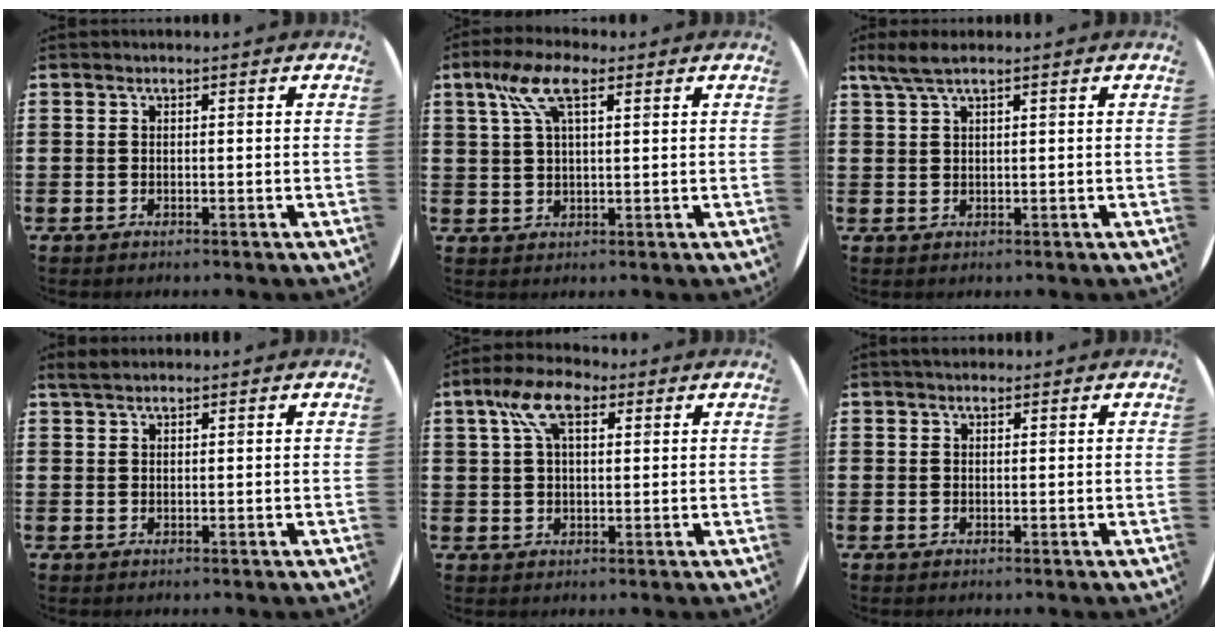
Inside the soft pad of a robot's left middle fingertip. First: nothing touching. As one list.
[{"total": 6.9, "force": [3.4, 2.7, 5.4], "torque": [-0.117, 0.012, 0.059]}, {"total": 2.6, "force": [1.8, 0.3, 1.9], "torque": [-0.039, 0.003, 0.033]}, {"total": 1.6, "force": [1.4, 0.4, 0.7], "torque": [-0.017, 0.004, 0.026]}, {"total": 7.5, "force": [3.6, 3.9, 5.2], "torque": [-0.107, 0.015, 0.065]}, {"total": 0.9, "force": [0.7, 0.4, 0.2], "torque": [-0.005, 0.004, 0.014]}]